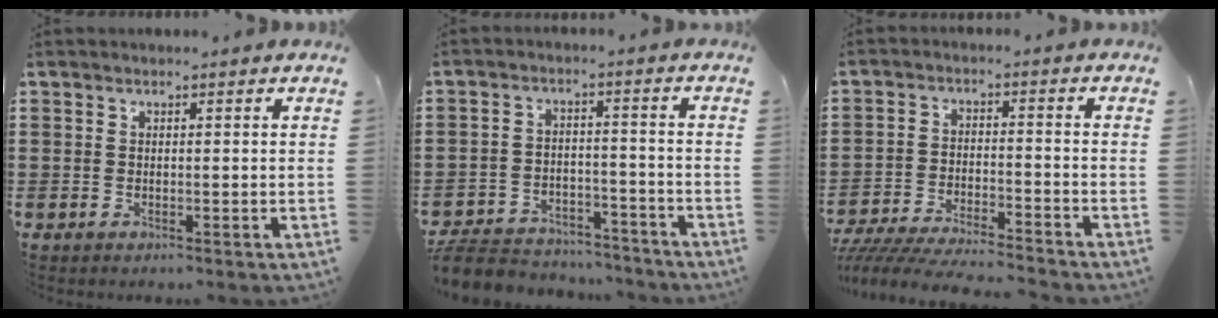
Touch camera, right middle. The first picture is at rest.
{"total": 6.4, "force": [-6.2, 1.4, 1.1], "torque": [-0.030, 0.011, -0.125]}
{"total": 5.7, "force": [-5.6, 0.4, 1.4], "torque": [-0.032, -0.002, -0.112]}